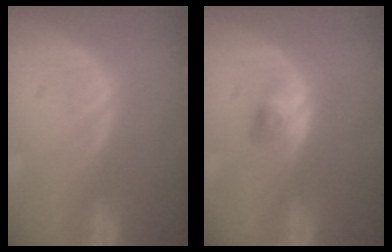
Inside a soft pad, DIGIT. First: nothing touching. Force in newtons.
{"total": 2.5, "press": 2.3, "slide": 0.9}